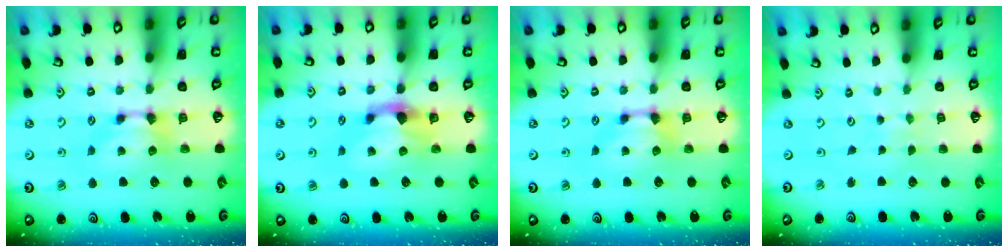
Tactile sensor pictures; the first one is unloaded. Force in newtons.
{"total": 2.2, "press": 1.7, "slide": 1.4}
{"total": 1.2, "press": 0.9, "slide": 0.9}
{"total": 4.8, "press": 4.8, "slide": 0.1}